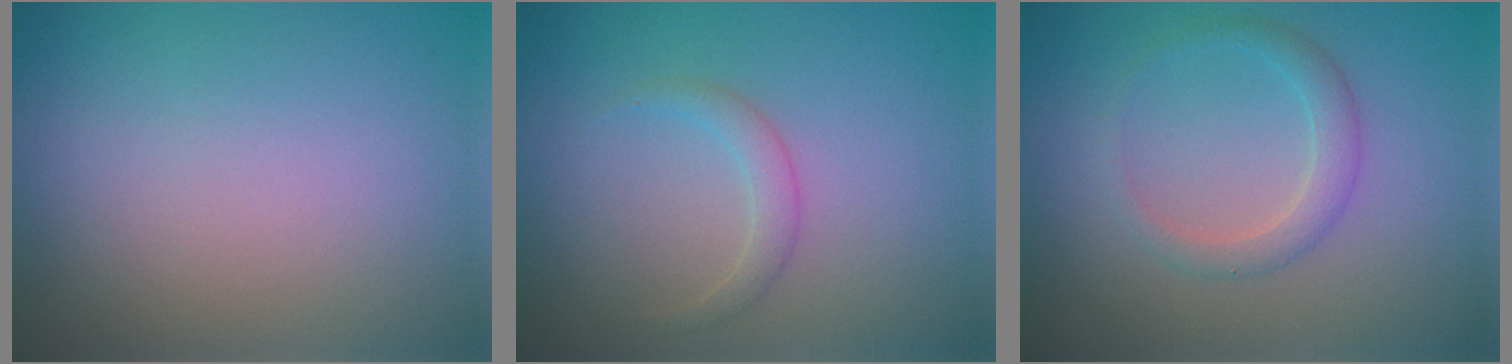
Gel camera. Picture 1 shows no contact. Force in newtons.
{"total": 1.4, "press": 1.4, "slide": 0.1}
{"total": 2.2, "press": 2.2, "slide": 0.2}